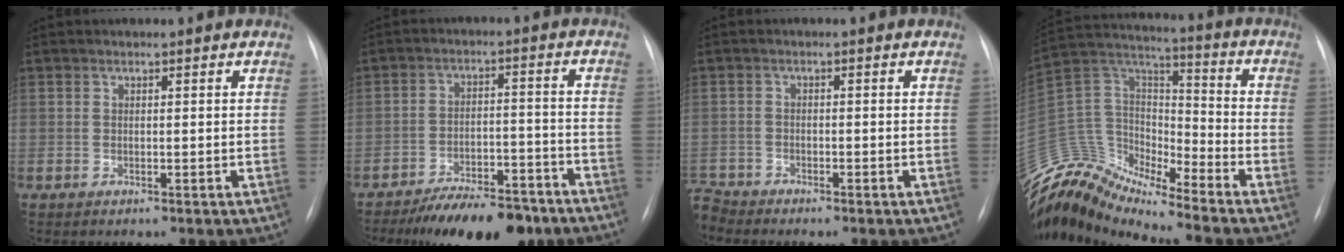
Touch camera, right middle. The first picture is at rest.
{"total": 12.6, "force": [-10.3, 4.1, 6.1], "torque": [-0.075, 0.015, -0.158]}
{"total": 2.8, "force": [-2.8, 0.4, -0.2], "torque": [0.008, -0.011, -0.052]}
{"total": 13.8, "force": [-13.2, 2.1, 3.1], "torque": [-0.063, 0.076, -0.258]}